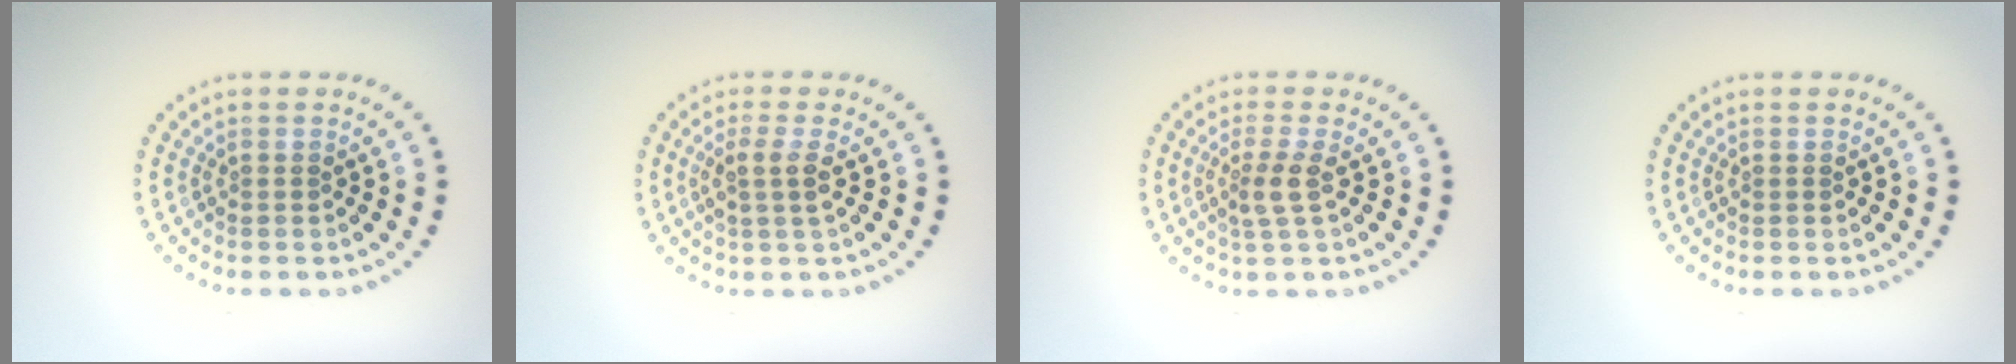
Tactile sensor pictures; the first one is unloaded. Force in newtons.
{"total": 2.0, "press": 1.7, "slide": 1.0}
{"total": 2.1, "press": 1.6, "slide": 1.3}
{"total": 0.0}